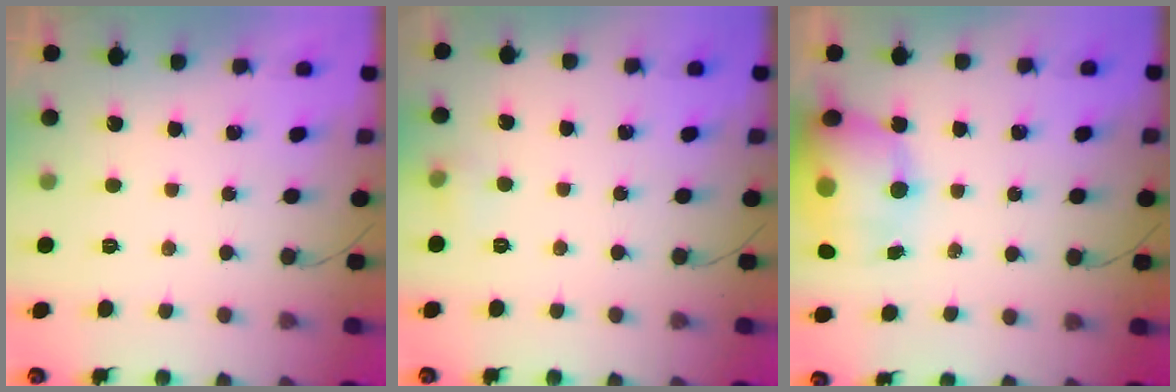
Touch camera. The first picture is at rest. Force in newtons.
{"total": 4.0, "press": 3.8, "slide": 1.3}
{"total": 17.1, "press": 16.5, "slide": 4.2}